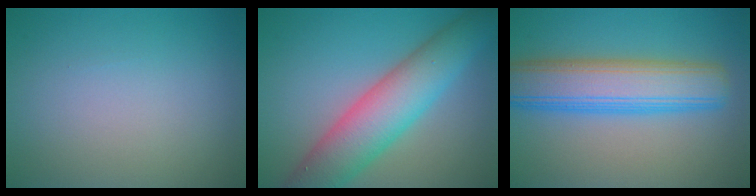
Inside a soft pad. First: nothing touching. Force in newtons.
{"total": 8.1, "press": 8.1, "slide": 0.4}
{"total": 8.2, "press": 8.2, "slide": 0.2}